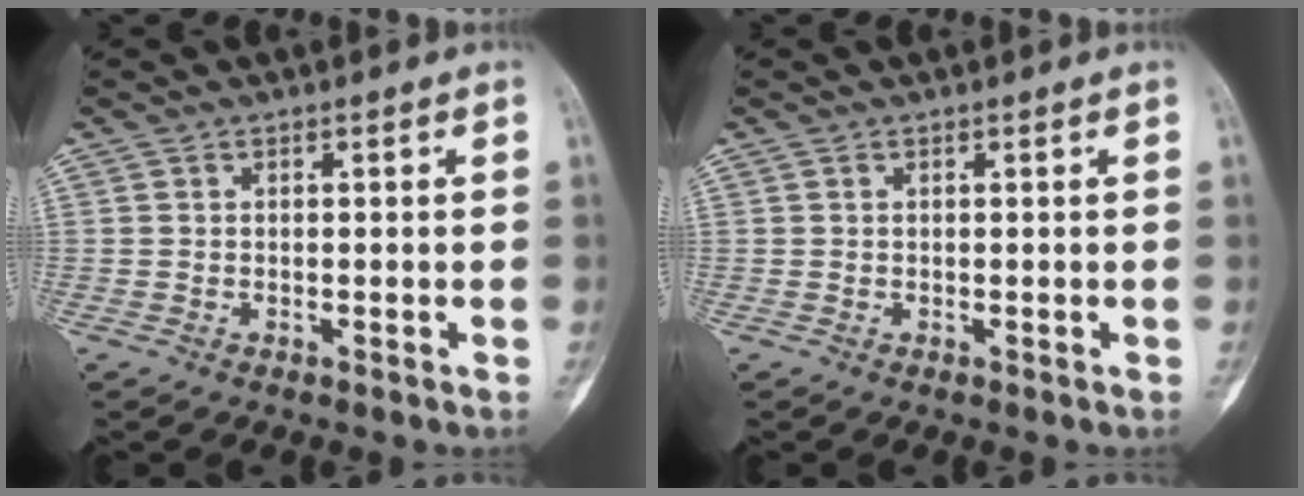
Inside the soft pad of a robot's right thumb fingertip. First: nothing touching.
{"total": 0.0}